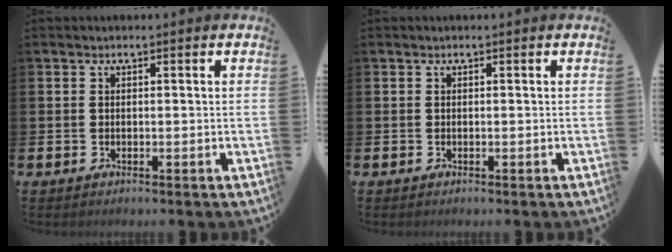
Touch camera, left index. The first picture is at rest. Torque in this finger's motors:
{"motor_torque": [0.00, 0.00, 0.00, 0.00]}